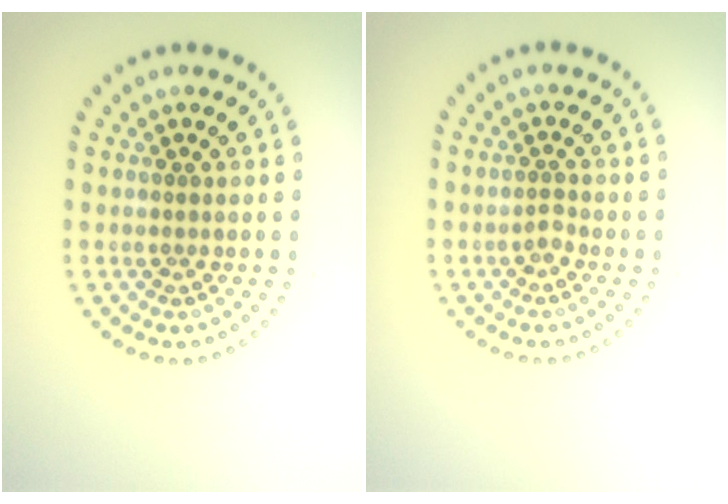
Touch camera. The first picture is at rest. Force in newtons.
{"total": 1.0, "press": 0.8, "slide": 0.7}